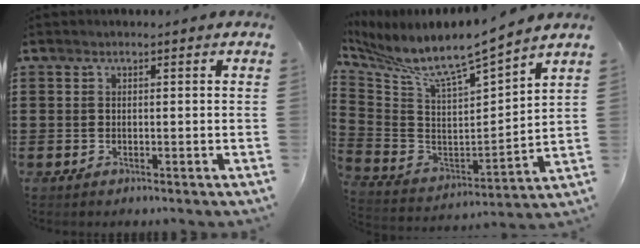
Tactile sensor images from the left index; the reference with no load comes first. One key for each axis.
{"total": 7.6, "fx": 6.6, "fy": 0.1, "fz": 3.8, "tx": -0.106, "ty": -0.065, "tz": 0.104}